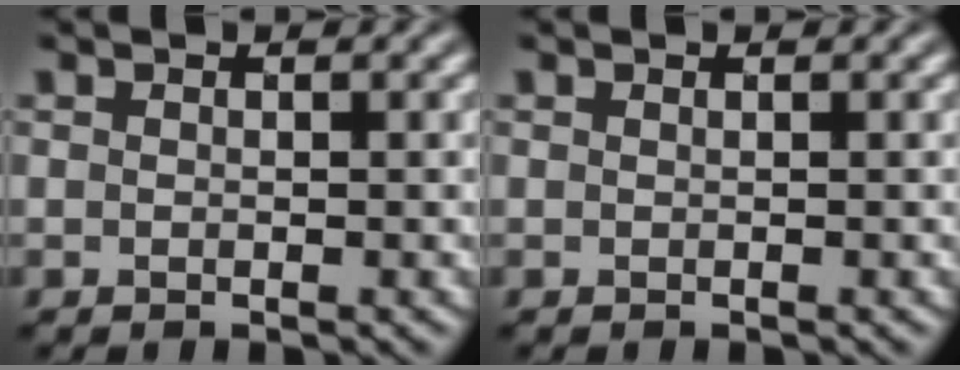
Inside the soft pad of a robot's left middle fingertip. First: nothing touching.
{"total": 0.0}